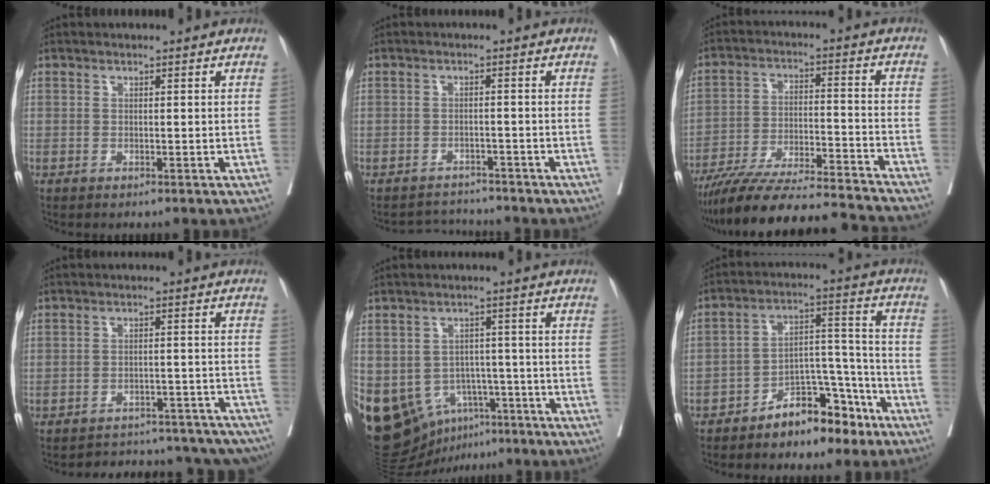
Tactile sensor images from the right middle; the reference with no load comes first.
{"total": 3.5, "force": [-3.2, 1.2, -0.9], "torque": [0.010, 0.006, -0.049]}
{"total": 21.4, "force": [-19.6, 0.6, 8.5], "torque": [-0.139, -0.021, -0.305]}
{"total": 22.3, "force": [-20.2, 6.4, 6.7], "torque": [-0.086, 0.010, -0.242]}
{"total": 19.0, "force": [-8.8, 14.1, 9.2], "torque": [-0.218, 0.009, -0.117]}
{"total": 10.9, "force": [-7.8, 4.9, 5.8], "torque": [-0.090, 0.035, -0.127]}